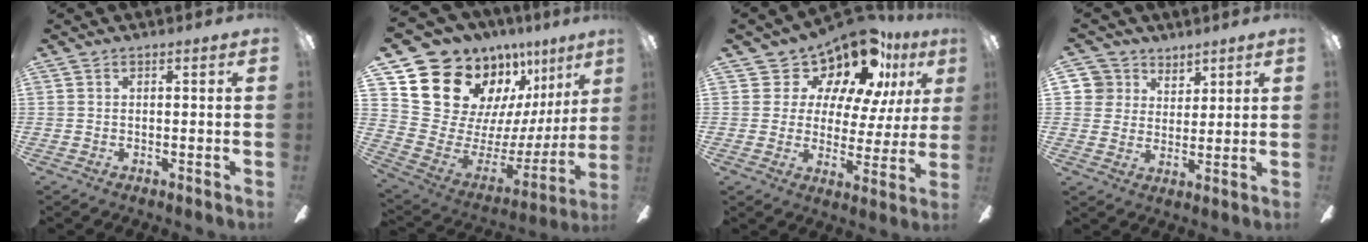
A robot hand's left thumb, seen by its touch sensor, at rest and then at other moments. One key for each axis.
{"total": 19.7, "fx": 15.2, "fy": 10.7, "fz": 6.6, "tx": -0.125, "ty": -0.120, "tz": 0.301}
{"total": 15.4, "fx": 12.2, "fy": 7.0, "fz": 6.3, "tx": -0.118, "ty": -0.090, "tz": 0.210}
{"total": 7.0, "fx": 4.9, "fy": 4.9, "fz": -0.1, "tx": -0.017, "ty": -0.024, "tz": 0.095}